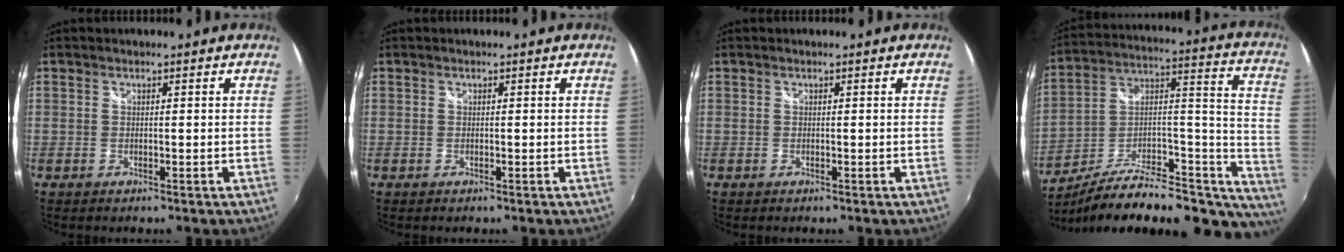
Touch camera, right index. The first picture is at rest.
{"total": 0.0}
{"total": 0.0}
{"total": 25.6, "force": [-17.0, 10.7, 15.9], "torque": [-0.213, 0.034, -0.250]}